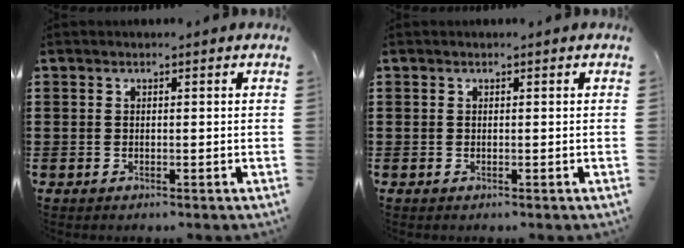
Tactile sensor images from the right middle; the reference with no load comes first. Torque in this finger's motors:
{"motor_torque": [-0.08, -0.37, 0.03, 0.00]}